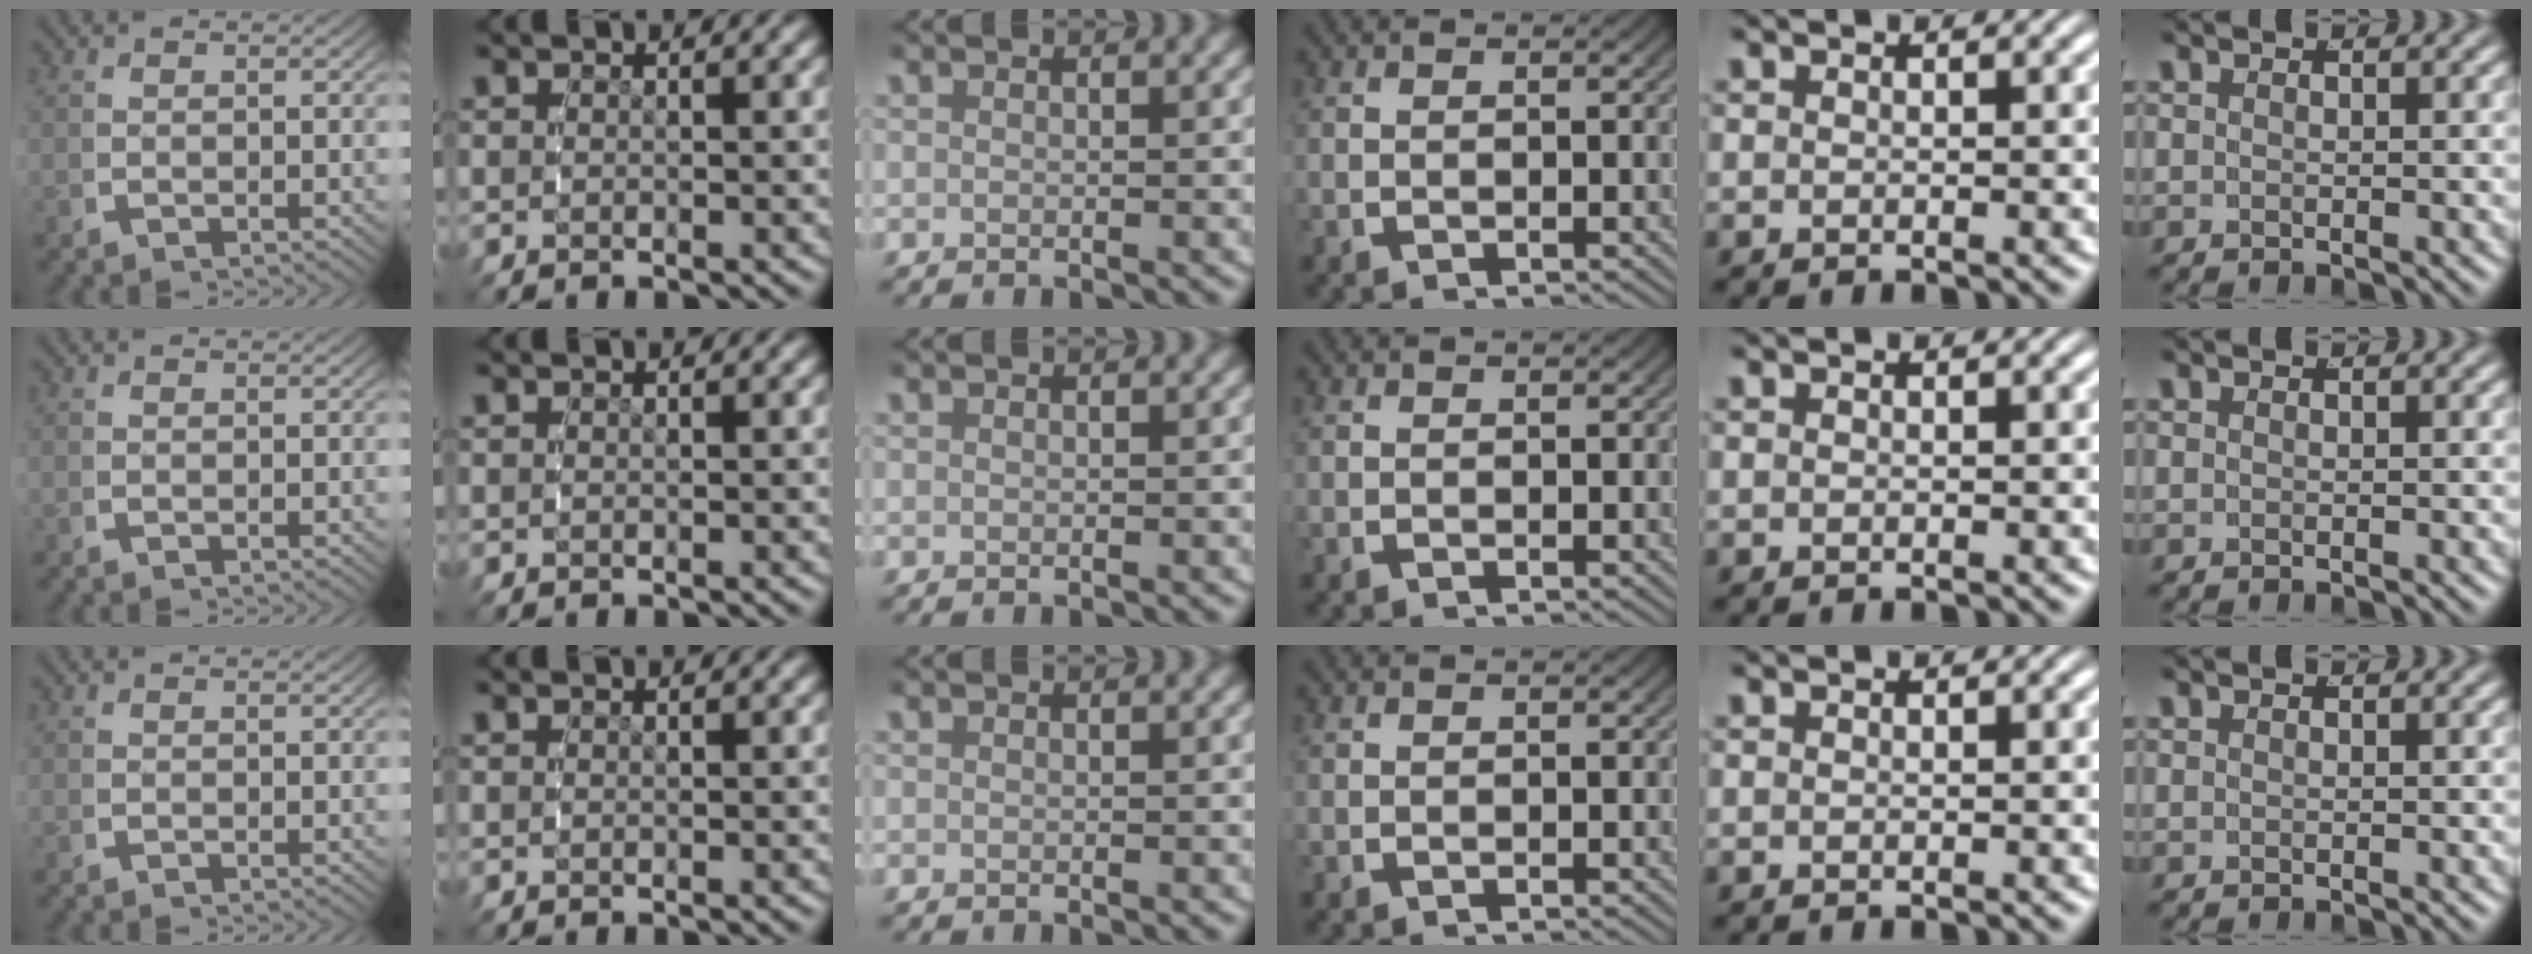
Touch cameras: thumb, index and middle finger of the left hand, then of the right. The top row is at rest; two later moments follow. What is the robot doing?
{"motion": "reach", "object": "measuring cup"}